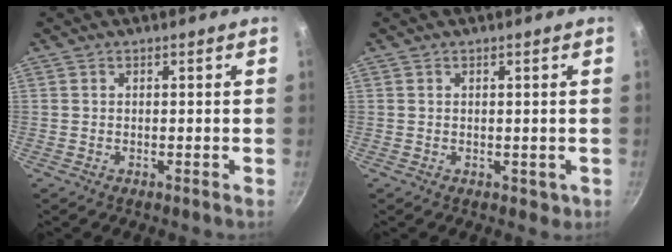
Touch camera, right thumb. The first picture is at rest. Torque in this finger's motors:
{"motor_torque": [-0.21, 0.14, -0.04, -0.48, 0.03]}